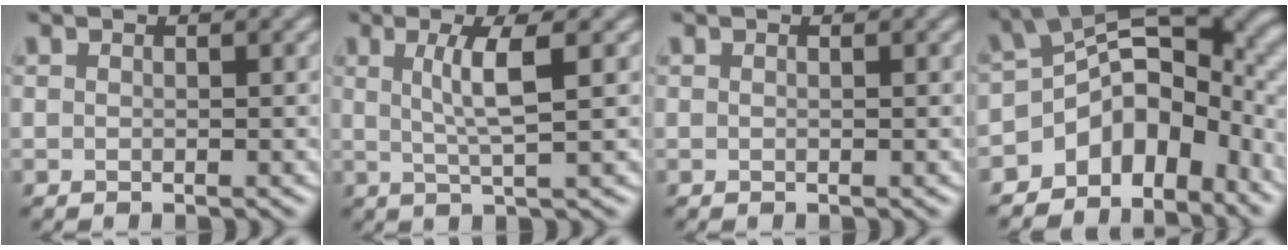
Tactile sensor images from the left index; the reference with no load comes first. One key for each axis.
{"total": 4.2, "fx": 1.0, "fy": 0.7, "fz": 4.0, "tx": -0.070, "ty": 0.000, "tz": 0.021}
{"total": 0.0}
{"total": 10.8, "fx": -5.0, "fy": 7.0, "fz": 6.5, "tx": -0.088, "ty": -0.006, "tz": -0.090}